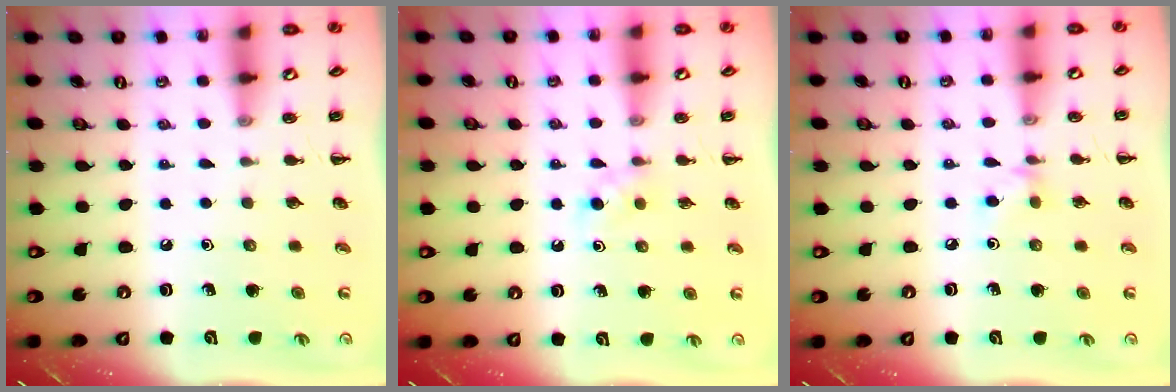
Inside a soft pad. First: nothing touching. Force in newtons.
{"total": 3.6, "press": 3.2, "slide": 1.5}
{"total": 4.2, "press": 3.9, "slide": 1.5}